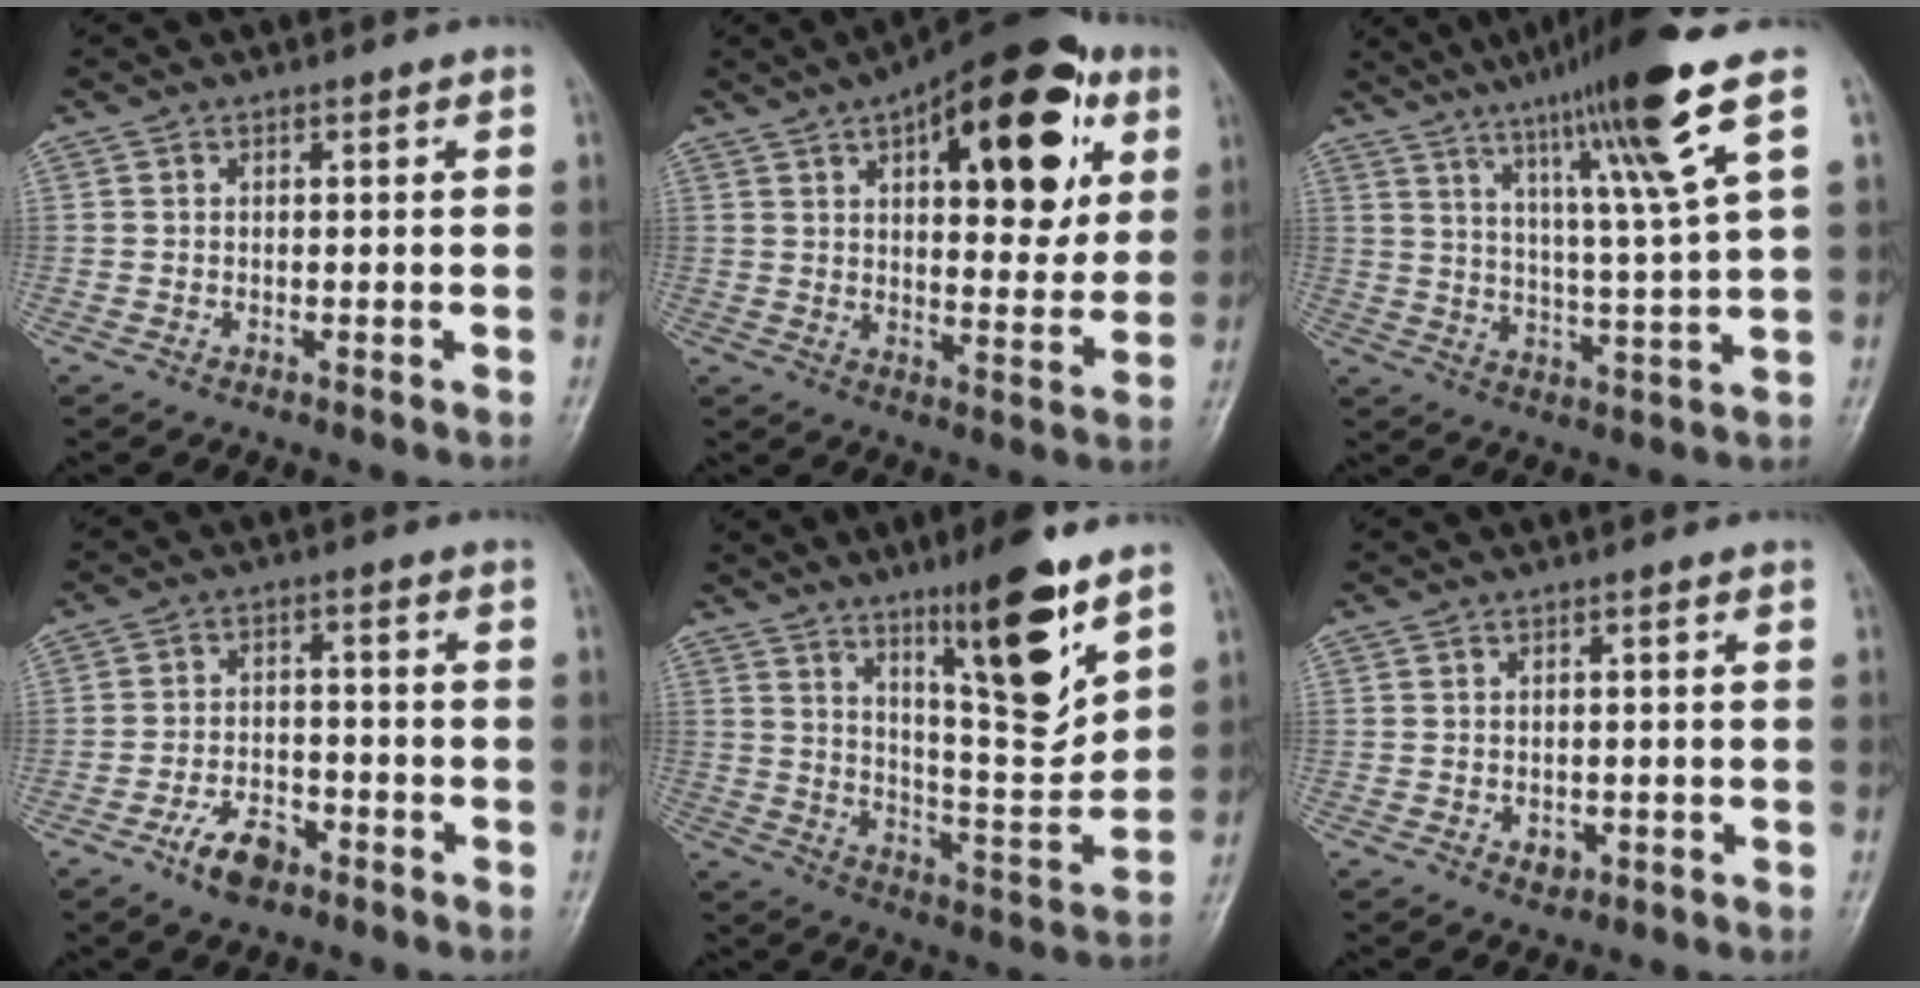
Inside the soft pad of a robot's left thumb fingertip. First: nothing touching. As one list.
[{"total": 23.3, "force": [9.0, 10.3, 18.8], "torque": [-0.222, -0.011, 0.124]}, {"total": 16.3, "force": [9.1, -0.5, 13.5], "torque": [-0.217, -0.035, 0.146]}, {"total": 6.5, "force": [-4.0, 3.3, 3.9], "torque": [-0.062, 0.024, -0.072]}, {"total": 16.4, "force": [9.6, 3.1, 12.9], "torque": [-0.180, -0.068, 0.165]}, {"total": 2.3, "force": [-0.8, 1.7, 1.3], "torque": [-0.008, 0.002, -0.009]}]